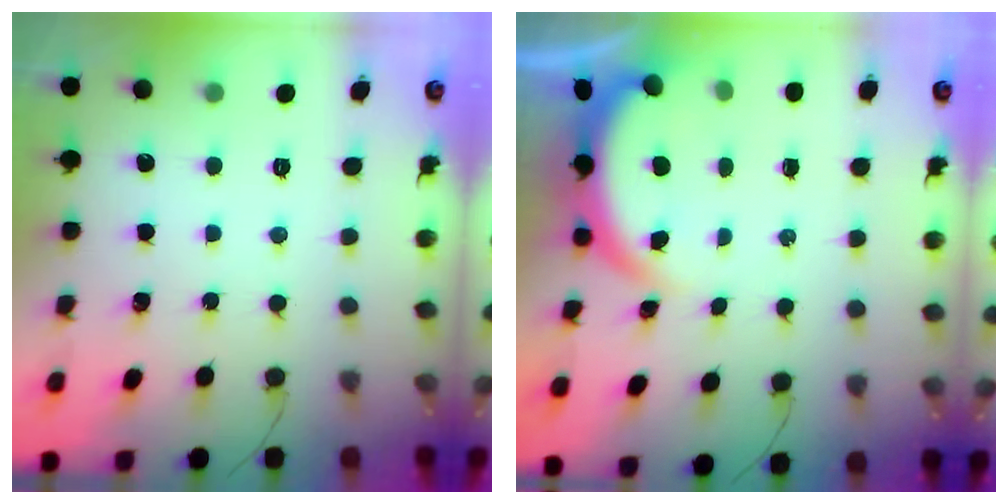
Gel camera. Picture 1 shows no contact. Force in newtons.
{"total": 3.8, "press": 3.8, "slide": 0.1}